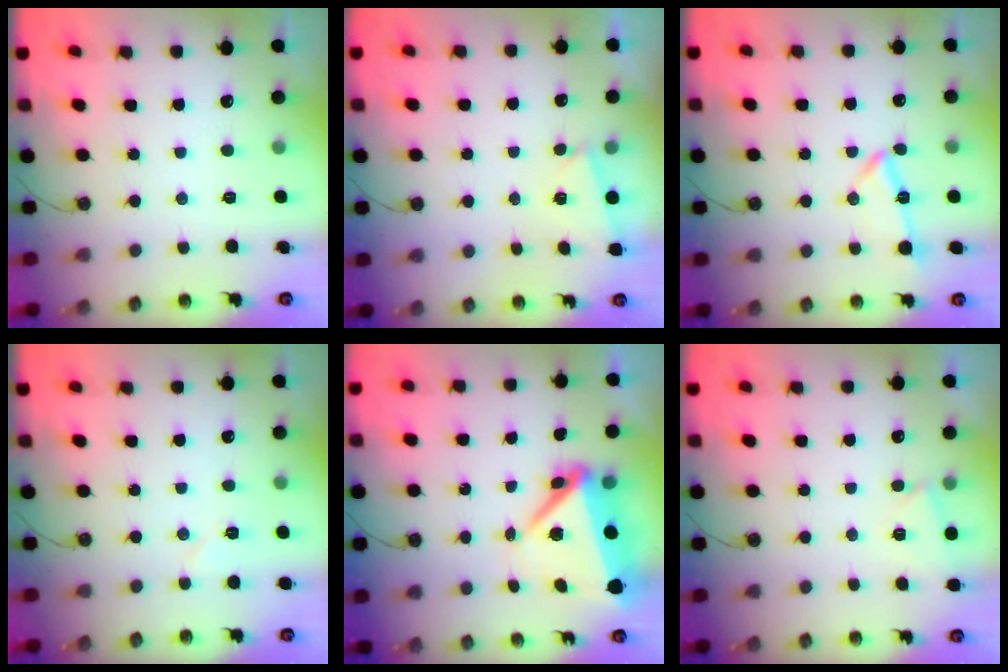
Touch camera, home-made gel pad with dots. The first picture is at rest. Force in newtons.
{"total": 2.0, "press": 0.9, "slide": 1.8}
{"total": 9.4, "press": 9.3, "slide": 1.2}
{"total": 5.2, "press": 5.1, "slide": 0.9}
{"total": 10.2, "press": 10.1, "slide": 1.0}
{"total": 3.9, "press": 2.7, "slide": 2.8}